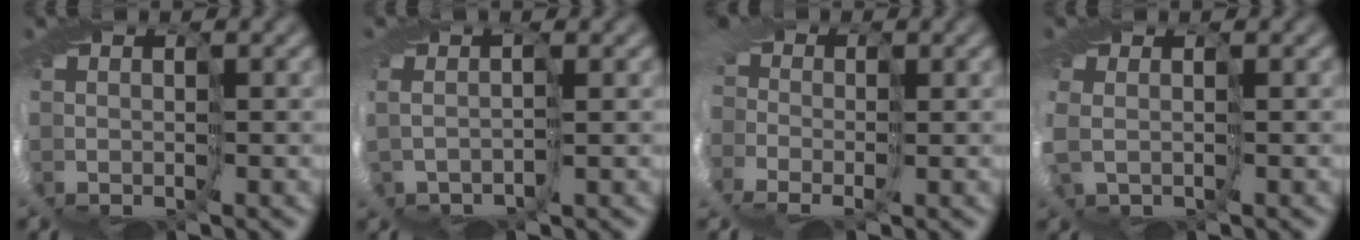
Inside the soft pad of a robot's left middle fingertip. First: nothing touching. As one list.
[{"total": 1.2, "force": [0.3, 0.4, 1.1], "torque": [-0.014, 0.014, -0.013]}, {"total": 8.0, "force": [-1.2, 5.7, 5.5], "torque": [-0.103, -0.001, -0.051]}, {"total": 1.6, "force": [-0.2, 1.0, 1.2], "torque": [-0.039, -0.007, 0.000]}]